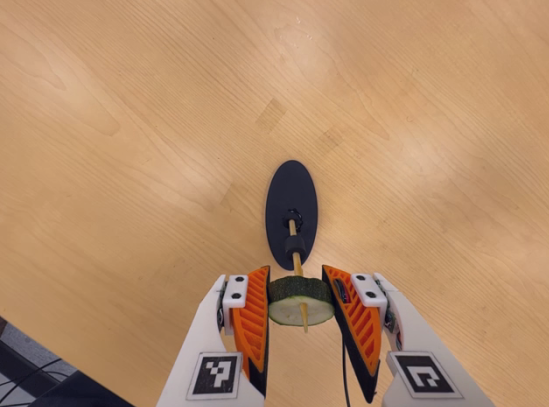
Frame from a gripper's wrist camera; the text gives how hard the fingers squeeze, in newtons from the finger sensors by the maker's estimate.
{"total": 12.3, "left": 12.5, "right": 12.1}